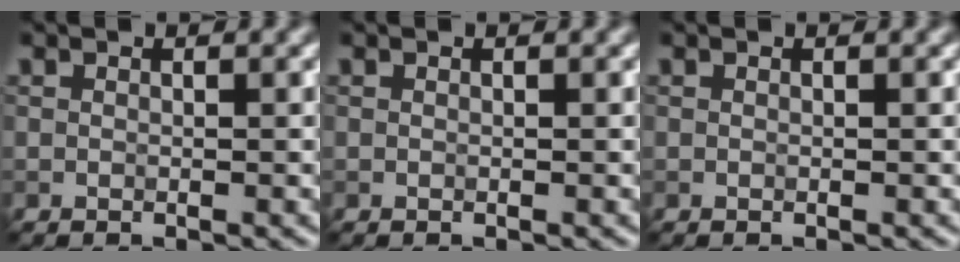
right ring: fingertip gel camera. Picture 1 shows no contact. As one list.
[{"total": 0.0}, {"total": 0.0}]